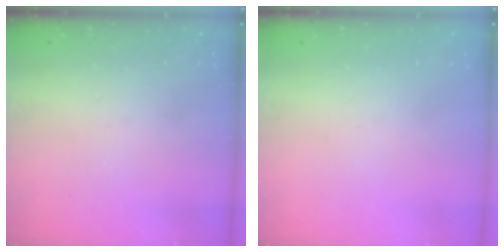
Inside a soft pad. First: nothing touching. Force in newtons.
{"total": 0.0}